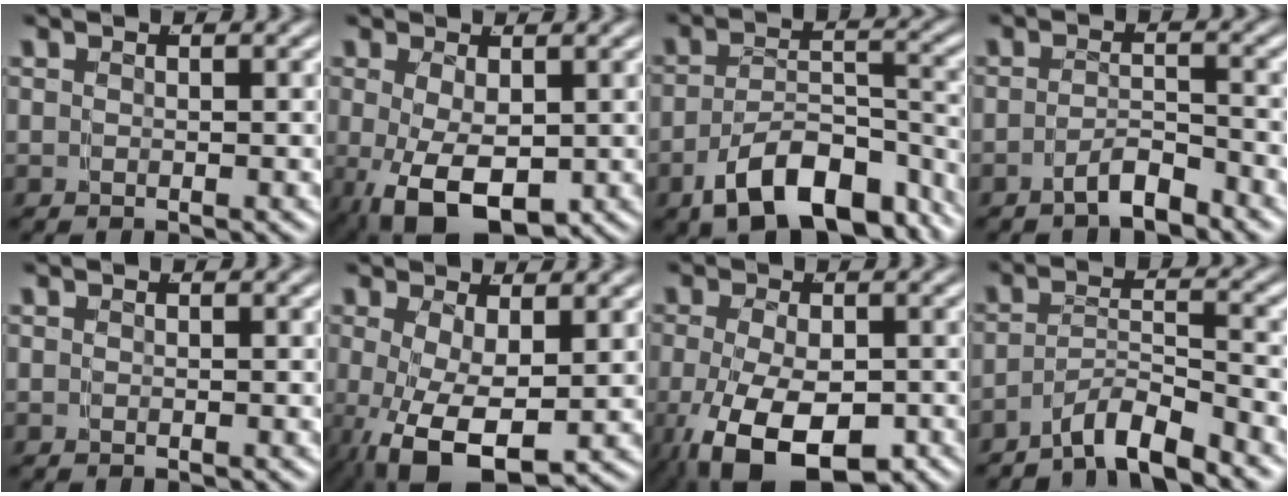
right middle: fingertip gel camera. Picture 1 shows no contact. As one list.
[{"total": 8.4, "force": [-3.9, 4.5, 5.9], "torque": [-0.122, -0.043, -0.034]}, {"total": 11.4, "force": [-7.8, 5.5, 6.2], "torque": [-0.086, -0.018, -0.112]}, {"total": 3.3, "force": [-3.0, 0.7, 1.0], "torque": [-0.004, -0.003, -0.053]}, {"total": 0.0}, {"total": 7.5, "force": [-2.1, 3.8, 6.1], "torque": [-0.117, -0.034, -0.015]}, {"total": 9.9, "force": [-4.2, 5.6, 7.0], "torque": [-0.141, -0.047, -0.040]}, {"total": 4.6, "force": [-3.8, 1.1, 2.2], "torque": [-0.025, 0.004, -0.069]}]